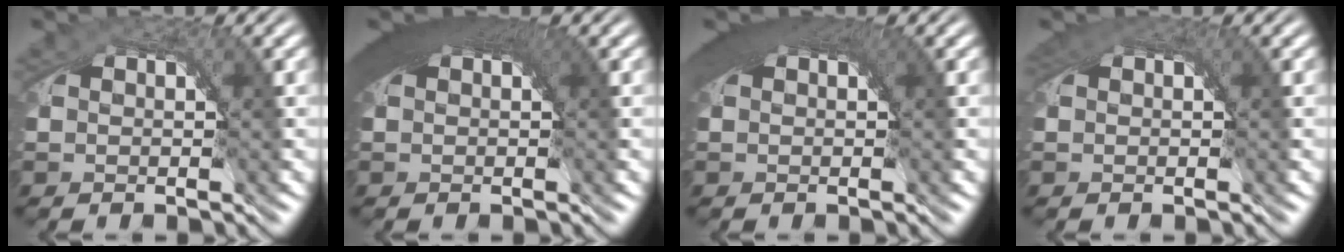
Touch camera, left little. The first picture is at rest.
{"total": 5.8, "force": [1.9, 2.1, 5.1], "torque": [-0.060, 0.016, 0.020]}
{"total": 4.4, "force": [1.6, 1.4, 3.9], "torque": [-0.044, 0.012, 0.018]}
{"total": 0.6, "force": [0.1, -0.1, 0.5], "torque": [-0.002, -0.003, 0.003]}